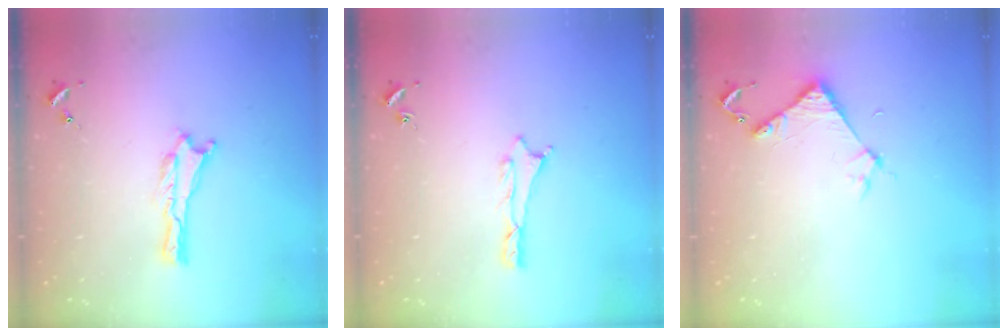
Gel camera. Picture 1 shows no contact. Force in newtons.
{"total": 0.8, "press": 0.8, "slide": 0.2}
{"total": 3.9, "press": 3.9, "slide": 0.3}